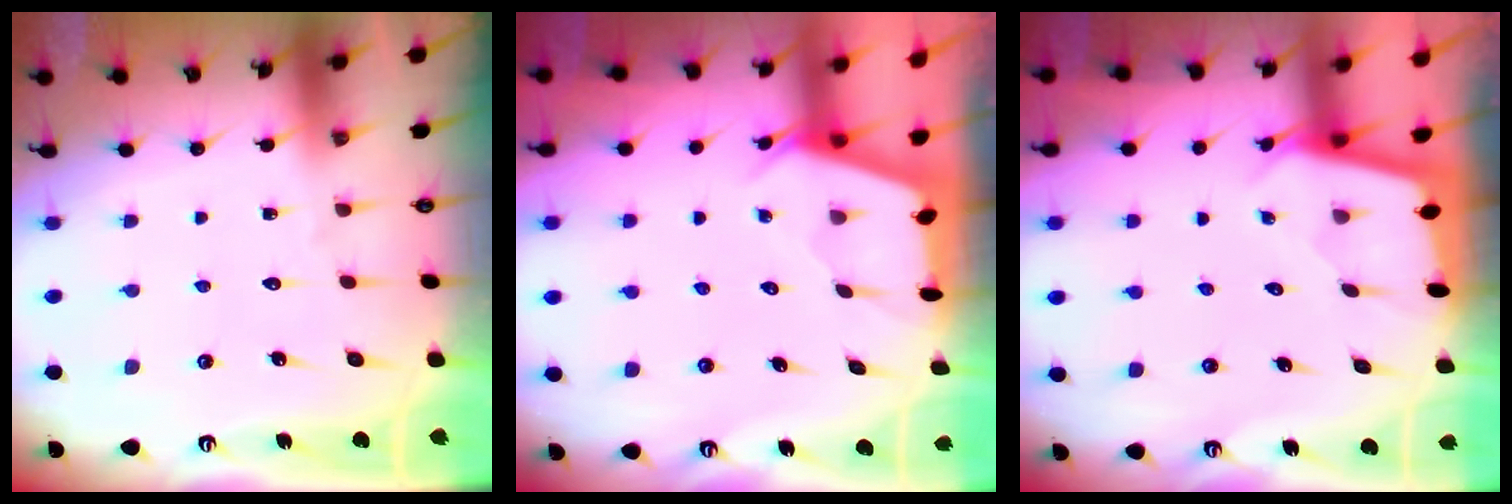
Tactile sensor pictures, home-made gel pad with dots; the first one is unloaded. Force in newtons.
{"total": 2.6, "press": 2.5, "slide": 0.3}
{"total": 1.7, "press": 1.7, "slide": 0.2}